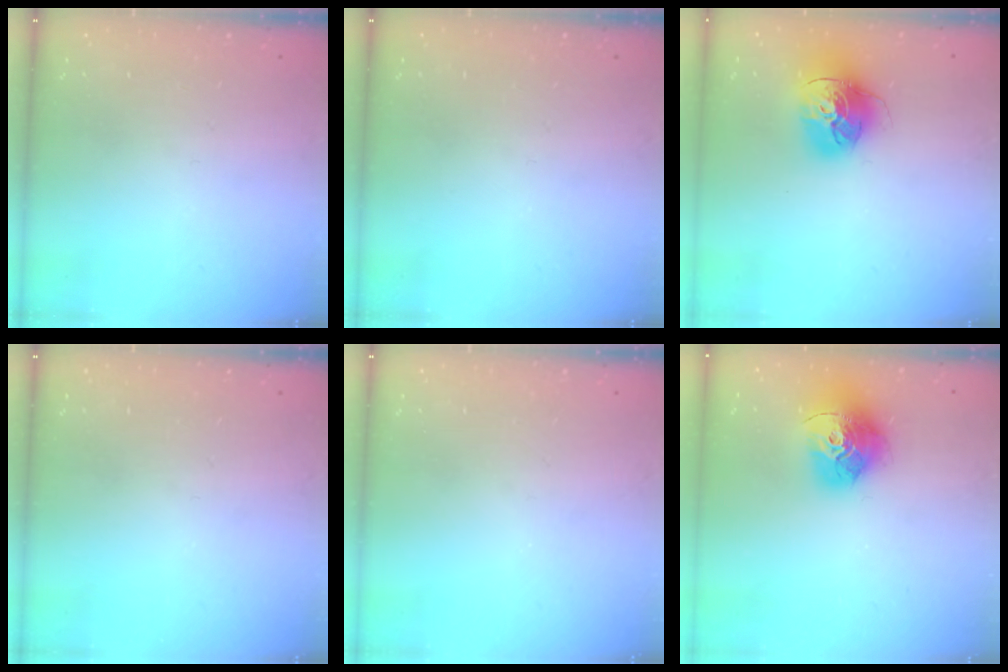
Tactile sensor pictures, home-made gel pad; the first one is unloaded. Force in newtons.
{"total": 0.0}
{"total": 17.4, "press": 17.3, "slide": 2.1}
{"total": 0.0}
{"total": 0.0}
{"total": 17.6, "press": 17.5, "slide": 1.9}